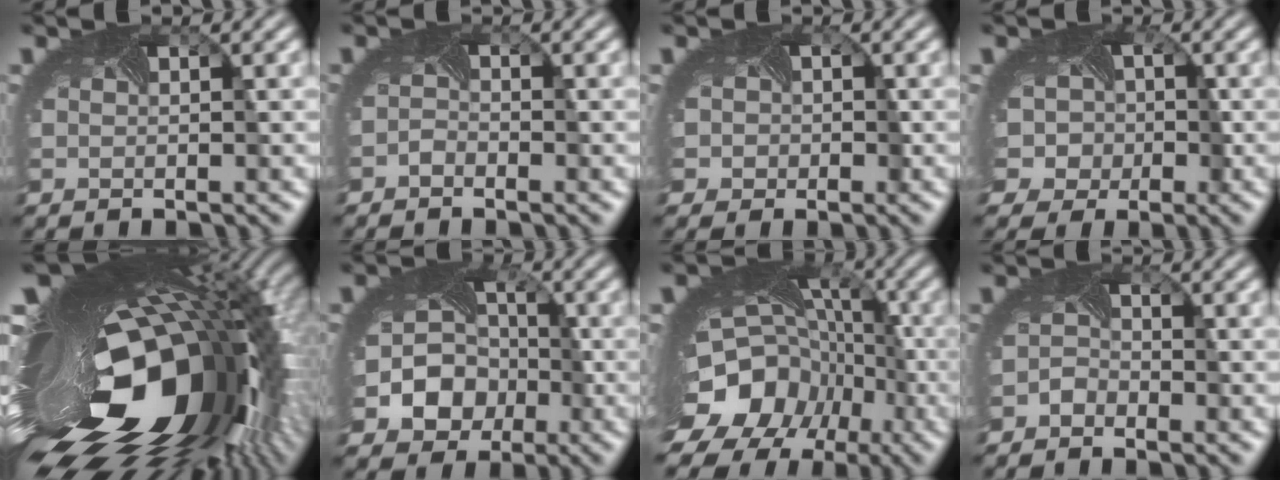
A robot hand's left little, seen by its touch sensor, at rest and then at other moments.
{"total": 0.9, "force": [-0.9, 0.1, 0.0], "torque": [-0.006, 0.000, -0.018]}
{"total": 4.5, "force": [-0.2, 4.0, 2.1], "torque": [-0.019, 0.006, -0.024]}
{"total": 8.9, "force": [-0.6, 7.7, 4.4], "torque": [-0.060, 0.006, -0.047]}
{"total": 20.3, "force": [-4.2, 8.7, 17.8], "torque": [-0.278, -0.054, -0.051]}
{"total": 8.6, "force": [-2.9, 7.3, 3.5], "torque": [-0.051, -0.017, -0.064]}
{"total": 16.5, "force": [-7.0, 12.8, 7.6], "torque": [-0.151, -0.037, -0.106]}
{"total": 1.5, "force": [-1.4, 0.5, -0.1], "torque": [-0.004, 0.003, -0.028]}